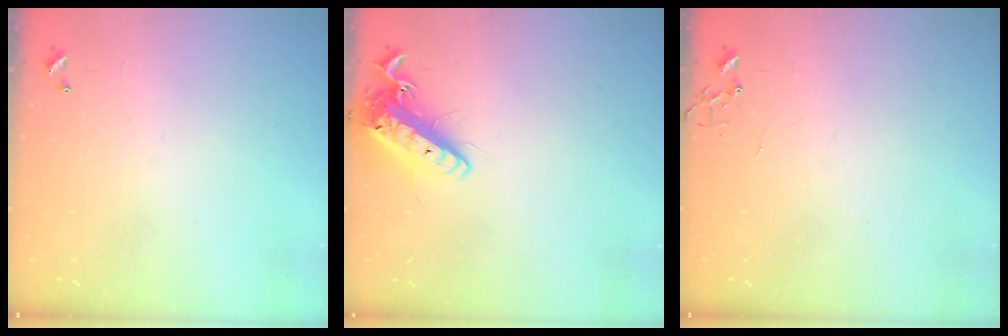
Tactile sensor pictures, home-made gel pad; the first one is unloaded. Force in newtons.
{"total": 14.0, "press": 13.8, "slide": 2.7}
{"total": 0.0}